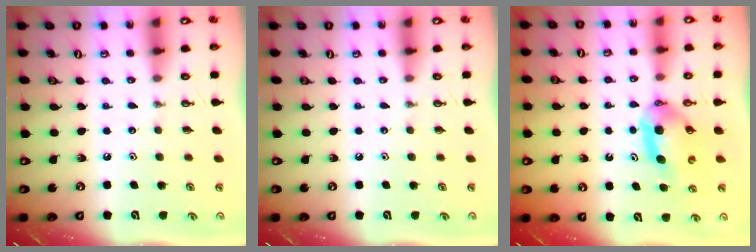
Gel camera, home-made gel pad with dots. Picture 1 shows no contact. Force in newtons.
{"total": 0.0}
{"total": 6.2, "press": 6.1, "slide": 1.0}